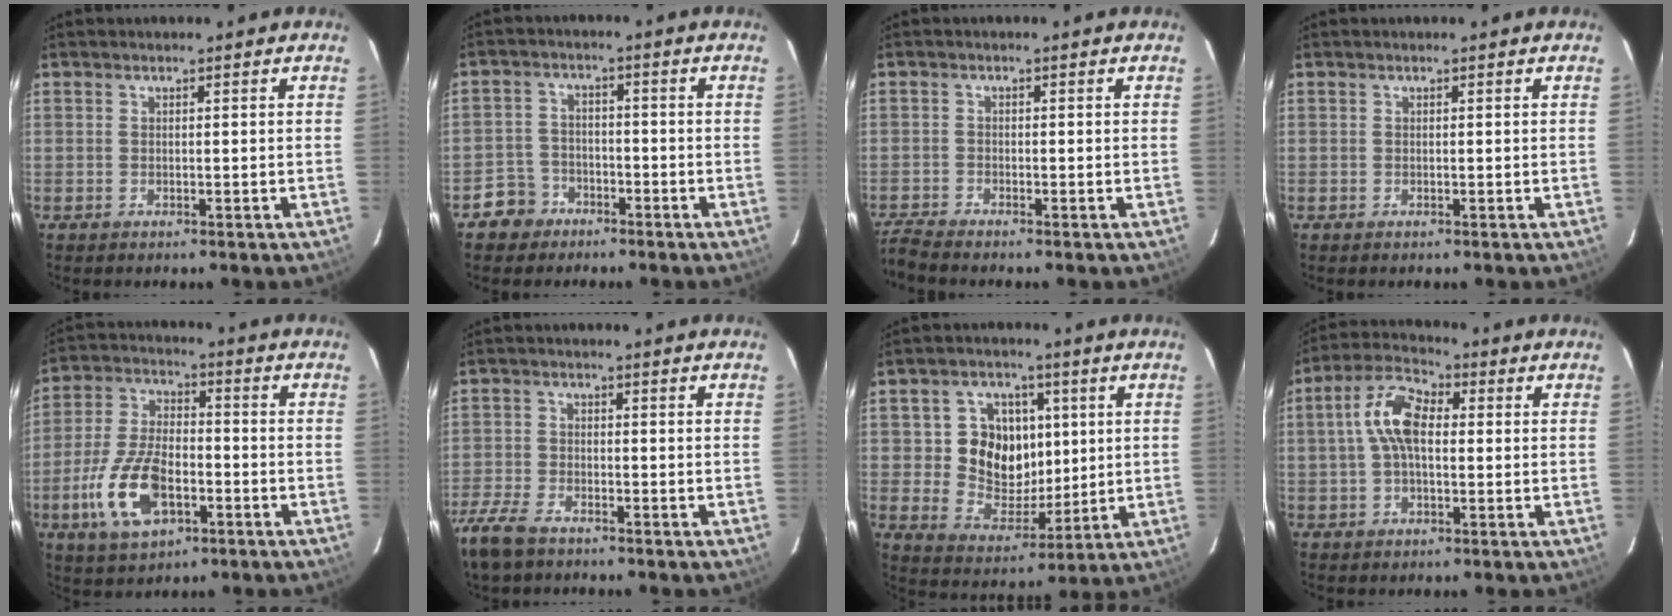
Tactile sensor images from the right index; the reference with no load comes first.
{"total": 5.5, "force": [-3.5, 4.2, 0.2], "torque": [-0.018, 0.023, -0.064]}
{"total": 3.4, "force": [-3.3, -0.3, 0.8], "torque": [-0.030, -0.013, -0.068]}
{"total": 0.0}
{"total": 14.2, "force": [-5.4, 7.2, 11.0], "torque": [-0.241, -0.002, -0.096]}
{"total": 8.6, "force": [-6.5, 3.7, 4.4], "torque": [-0.124, -0.019, -0.134]}
{"total": 12.1, "force": [1.9, 10.4, 5.9], "torque": [-0.125, 0.008, 0.045]}
{"total": 9.0, "force": [0.7, 4.8, 7.6], "torque": [-0.156, 0.025, 0.008]}